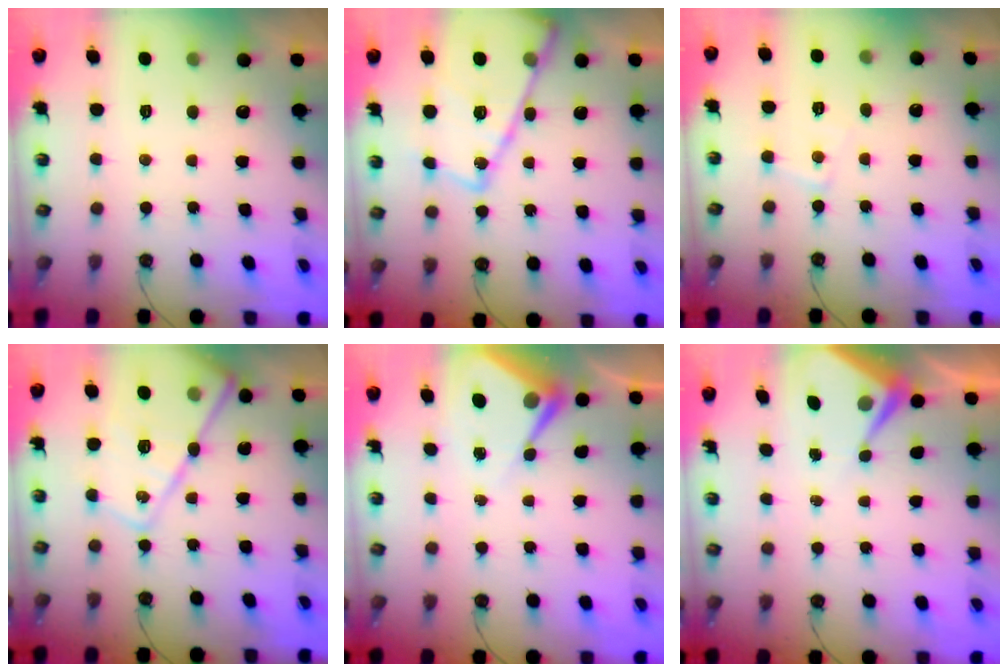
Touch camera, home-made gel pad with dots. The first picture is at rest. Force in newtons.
{"total": 22.4, "press": 22.3, "slide": 2.1}
{"total": 6.3, "press": 6.2, "slide": 0.8}
{"total": 18.3, "press": 18.3, "slide": 1.4}
{"total": 7.4, "press": 7.4, "slide": 0.4}
{"total": 5.4, "press": 5.3, "slide": 0.6}